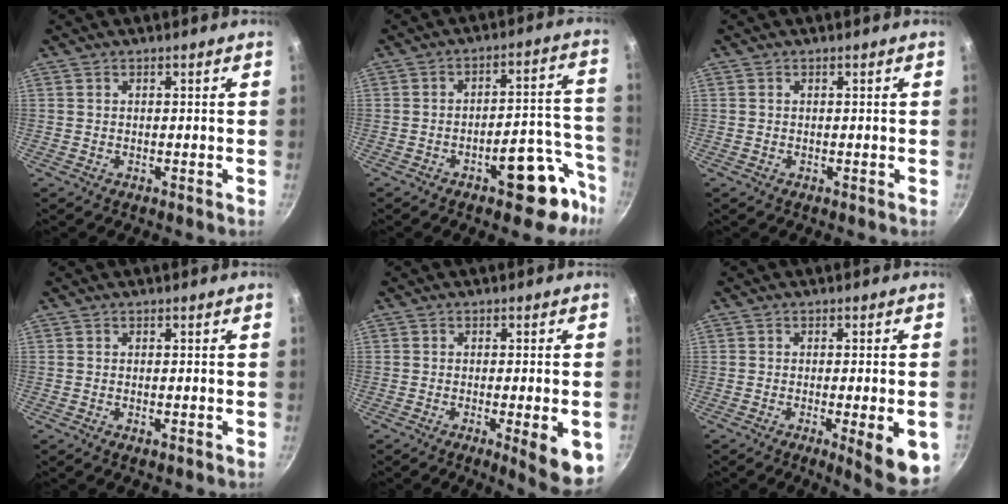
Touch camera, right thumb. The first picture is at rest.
{"total": 13.7, "force": [-7.6, 5.8, 9.9], "torque": [-0.067, 0.070, -0.096]}
{"total": 0.0}
{"total": 1.4, "force": [-0.5, 0.6, 1.2], "torque": [-0.020, 0.000, -0.008]}
{"total": 8.9, "force": [-2.8, 1.7, 8.2], "torque": [-0.095, 0.002, -0.034]}
{"total": 9.5, "force": [-3.0, 1.8, 8.8], "torque": [-0.102, 0.001, -0.035]}